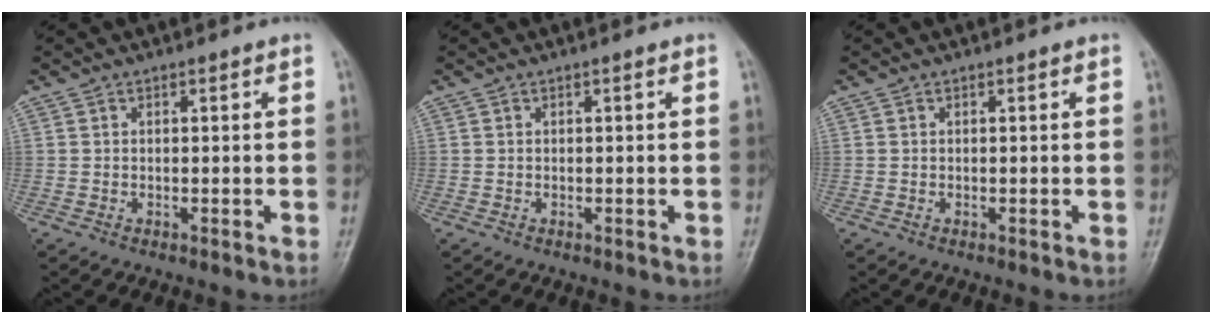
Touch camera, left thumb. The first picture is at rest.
{"total": 0.0}
{"total": 0.0}